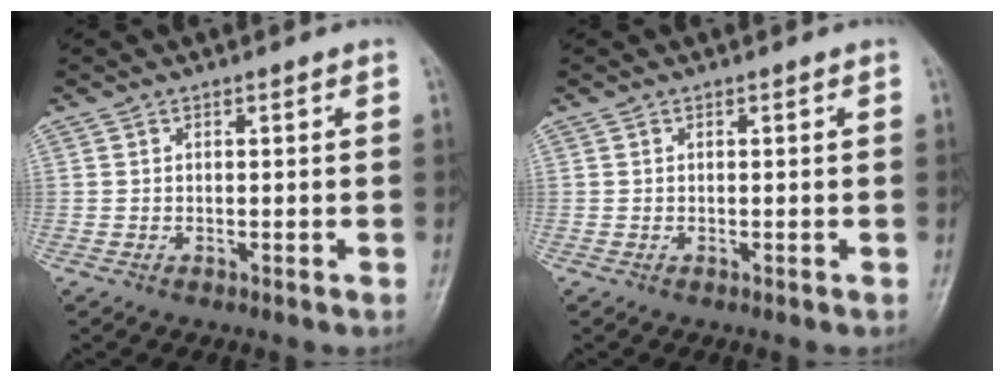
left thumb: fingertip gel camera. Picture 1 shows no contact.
{"total": 0.0}